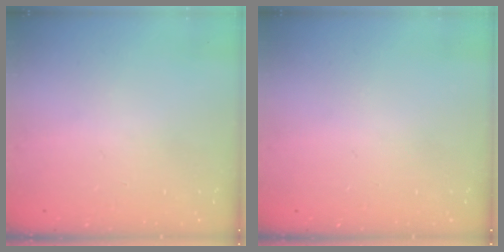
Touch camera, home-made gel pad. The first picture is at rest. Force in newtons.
{"total": 0.0}